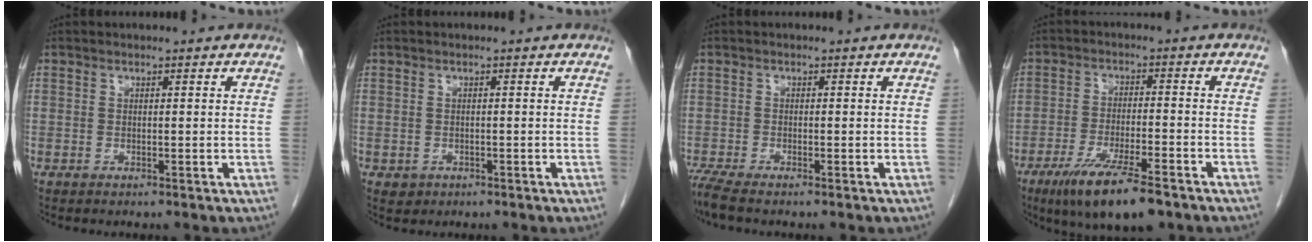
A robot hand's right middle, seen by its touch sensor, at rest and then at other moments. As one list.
[{"total": 1.3, "force": [-0.4, 1.2, 0.2], "torque": [-0.002, 0.004, -0.001]}, {"total": 2.6, "force": [-2.2, -0.1, 1.3], "torque": [-0.033, -0.009, -0.048]}, {"total": 11.3, "force": [-7.6, 1.8, 8.2], "torque": [-0.144, -0.025, -0.125]}]